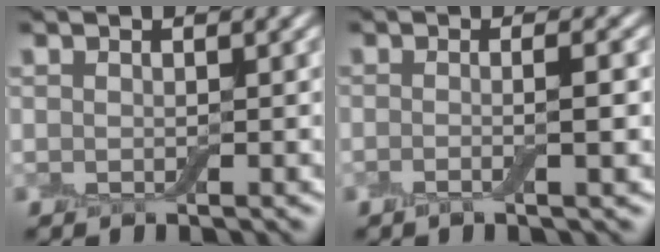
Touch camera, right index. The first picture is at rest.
{"total": 2.9, "force": [-0.3, 0.9, 2.8], "torque": [-0.026, -0.001, -0.023]}